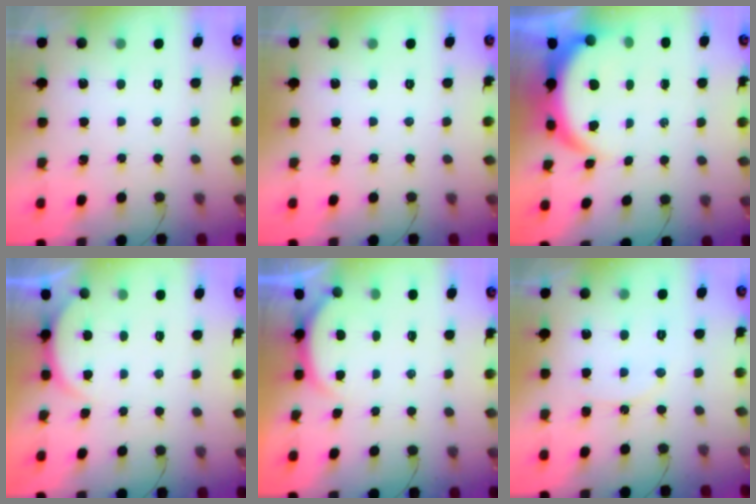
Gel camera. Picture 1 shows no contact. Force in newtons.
{"total": 0.0}
{"total": 7.6, "press": 7.5, "slide": 0.9}
{"total": 2.2, "press": 2.1, "slide": 0.5}
{"total": 2.2, "press": 2.2, "slide": 0.6}
{"total": 8.1, "press": 7.7, "slide": 2.5}